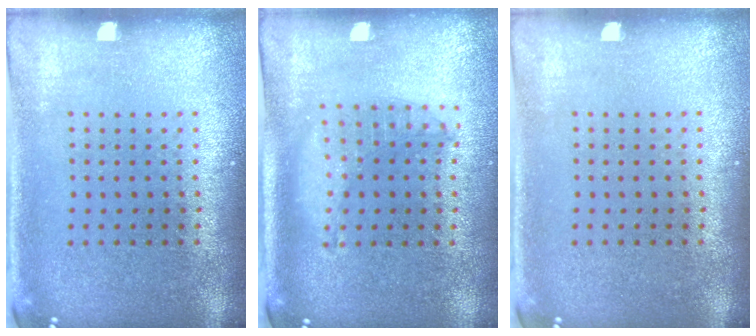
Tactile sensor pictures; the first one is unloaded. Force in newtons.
{"total": 1.2, "press": 1.2, "slide": 0.3}
{"total": 0.0}